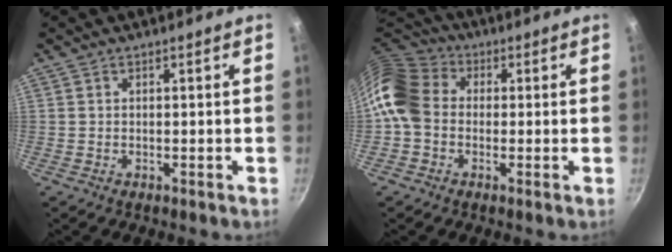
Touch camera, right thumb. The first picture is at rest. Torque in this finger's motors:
{"motor_torque": [0.22, 0.23, 0.49, -0.46, 0.41]}